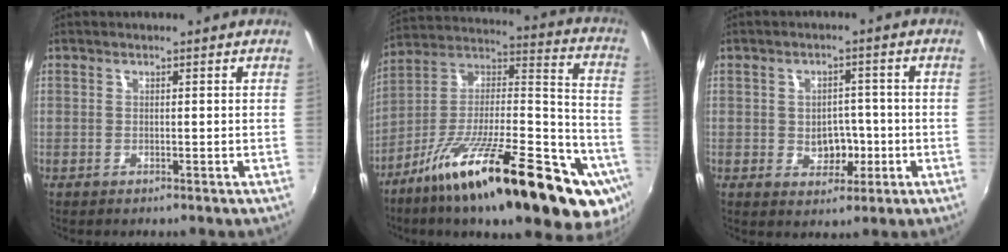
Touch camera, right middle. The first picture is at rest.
{"total": 31.2, "force": [-16.9, 8.3, 24.9], "torque": [-0.351, -0.007, -0.267]}
{"total": 4.6, "force": [-0.8, 3.5, 2.9], "torque": [-0.045, 0.004, -0.004]}